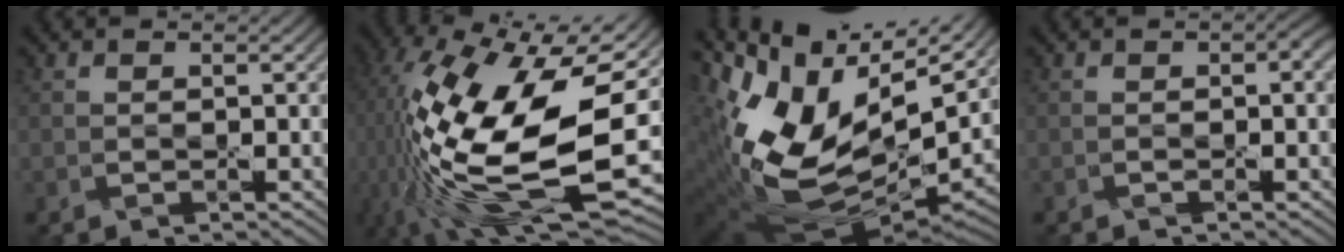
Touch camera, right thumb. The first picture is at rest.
{"total": 20.3, "force": [-1.9, 8.6, 18.2], "torque": [-0.376, -0.029, -0.028]}
{"total": 18.2, "force": [2.7, 9.9, 15.0], "torque": [-0.320, -0.032, 0.068]}
{"total": 1.8, "force": [0.2, 0.5, 1.7], "torque": [-0.026, -0.001, 0.001]}